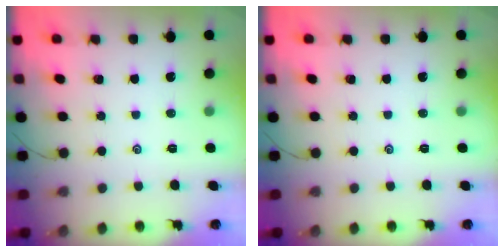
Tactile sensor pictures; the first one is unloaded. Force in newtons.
{"total": 0.0}